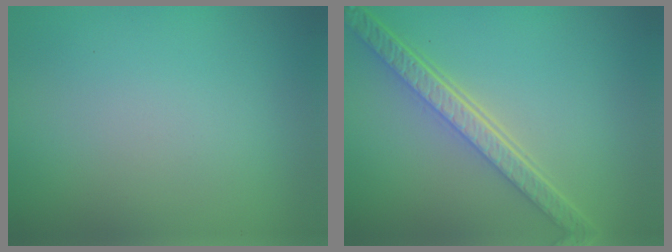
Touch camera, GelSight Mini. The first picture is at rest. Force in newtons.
{"total": 5.9, "press": 4.3, "slide": 4.0}